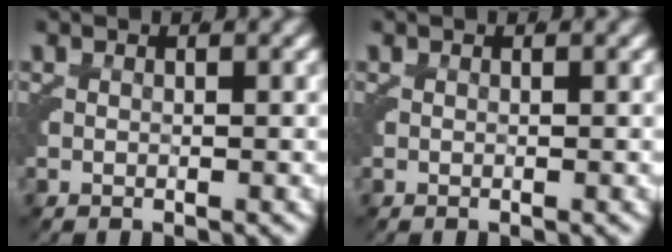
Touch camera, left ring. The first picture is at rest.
{"total": 0.0}